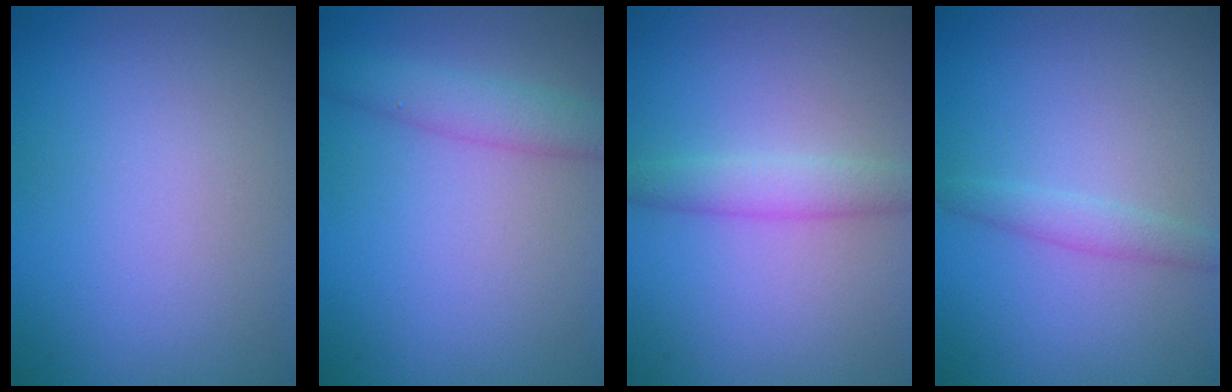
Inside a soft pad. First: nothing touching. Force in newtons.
{"total": 2.9, "press": 2.9, "slide": 0.1}
{"total": 2.4, "press": 2.4, "slide": 0.1}
{"total": 1.5, "press": 1.5, "slide": 0.0}